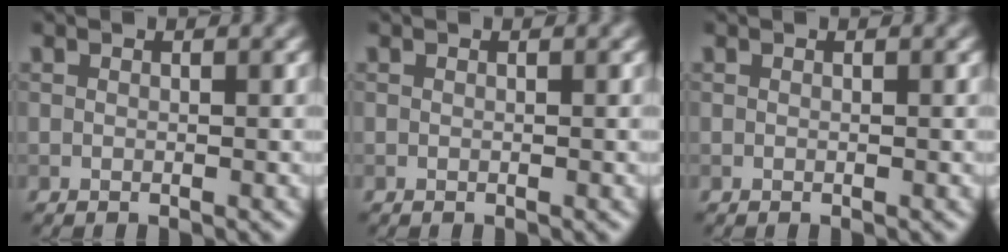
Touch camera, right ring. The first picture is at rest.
{"total": 0.0}
{"total": 0.0}